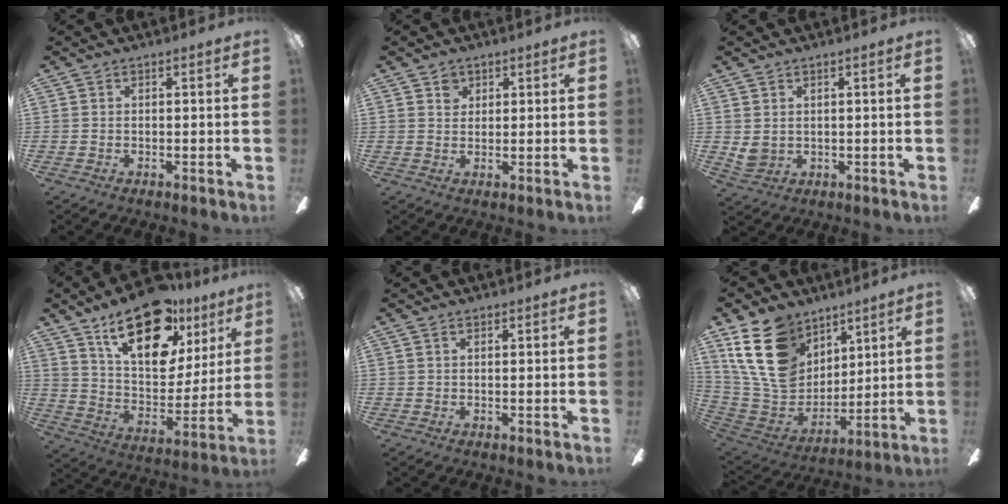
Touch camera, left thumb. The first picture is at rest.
{"total": 2.8, "force": [1.7, 2.2, 0.3], "torque": [0.004, -0.001, 0.028]}
{"total": 3.1, "force": [1.7, 2.5, 0.7], "torque": [-0.018, -0.006, 0.033]}
{"total": 22.6, "force": [14.6, 11.1, 13.2], "torque": [-0.202, -0.084, 0.255]}
{"total": 0.5, "force": [0.4, 0.2, -0.2], "torque": [0.002, 0.000, 0.008]}
{"total": 20.7, "force": [10.7, 14.6, 10.1], "torque": [-0.214, -0.045, 0.204]}